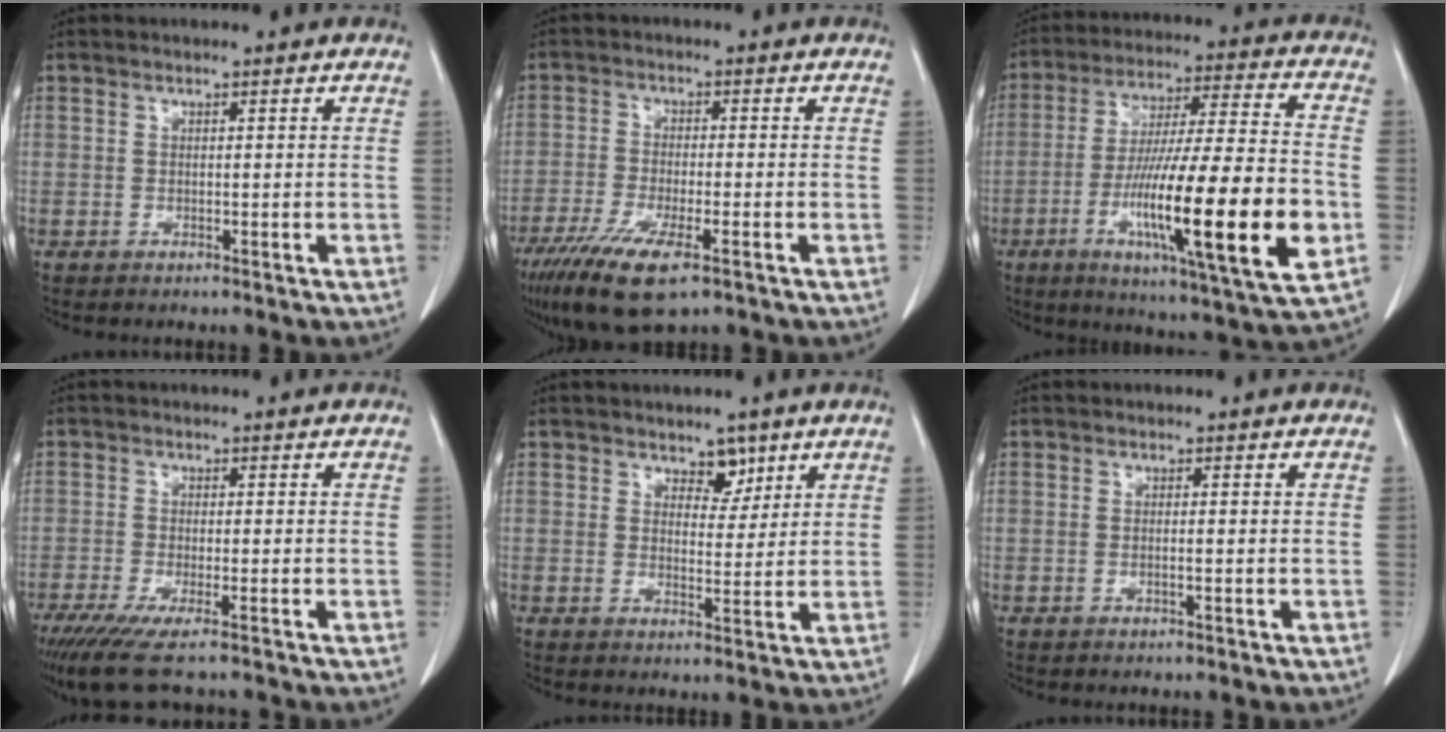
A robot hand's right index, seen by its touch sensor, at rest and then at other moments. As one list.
[{"total": 9.9, "force": [-5.9, 2.1, 7.7], "torque": [-0.140, -0.022, -0.099]}, {"total": 23.5, "force": [-6.7, 1.3, 22.5], "torque": [-0.373, -0.028, -0.109]}, {"total": 8.3, "force": [-6.4, 0.6, 5.2], "torque": [-0.082, -0.020, -0.108]}, {"total": 3.5, "force": [2.4, 2.0, 1.6], "torque": [-0.014, -0.002, 0.037]}, {"total": 0.6, "force": [-0.3, -0.1, 0.5], "torque": [-0.010, 0.001, -0.005]}]